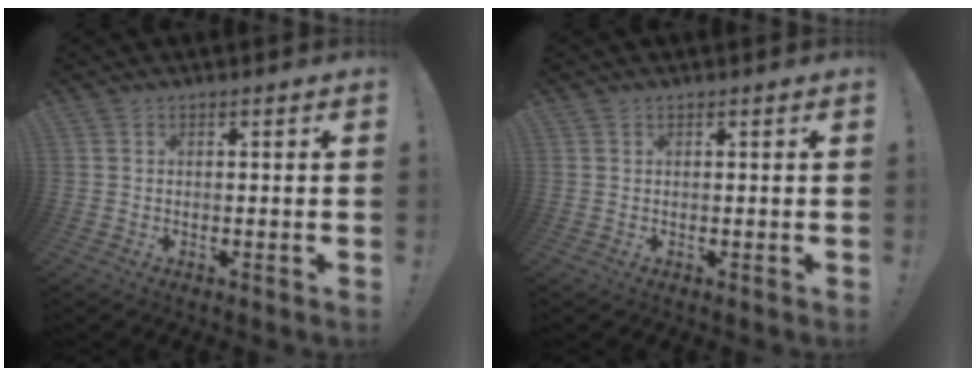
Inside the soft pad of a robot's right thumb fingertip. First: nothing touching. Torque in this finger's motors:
{"motor_torque": [-0.06, -0.19, -0.20, 0.09, 0.00]}